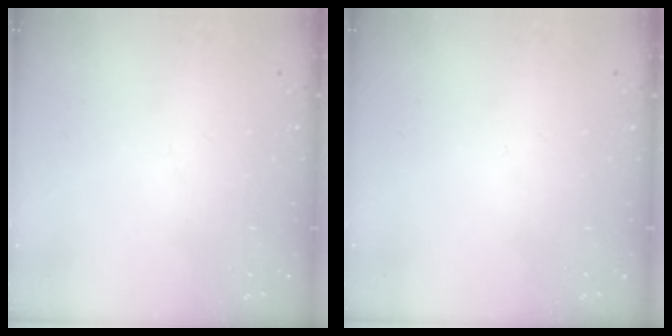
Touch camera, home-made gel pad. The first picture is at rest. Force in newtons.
{"total": 0.0}